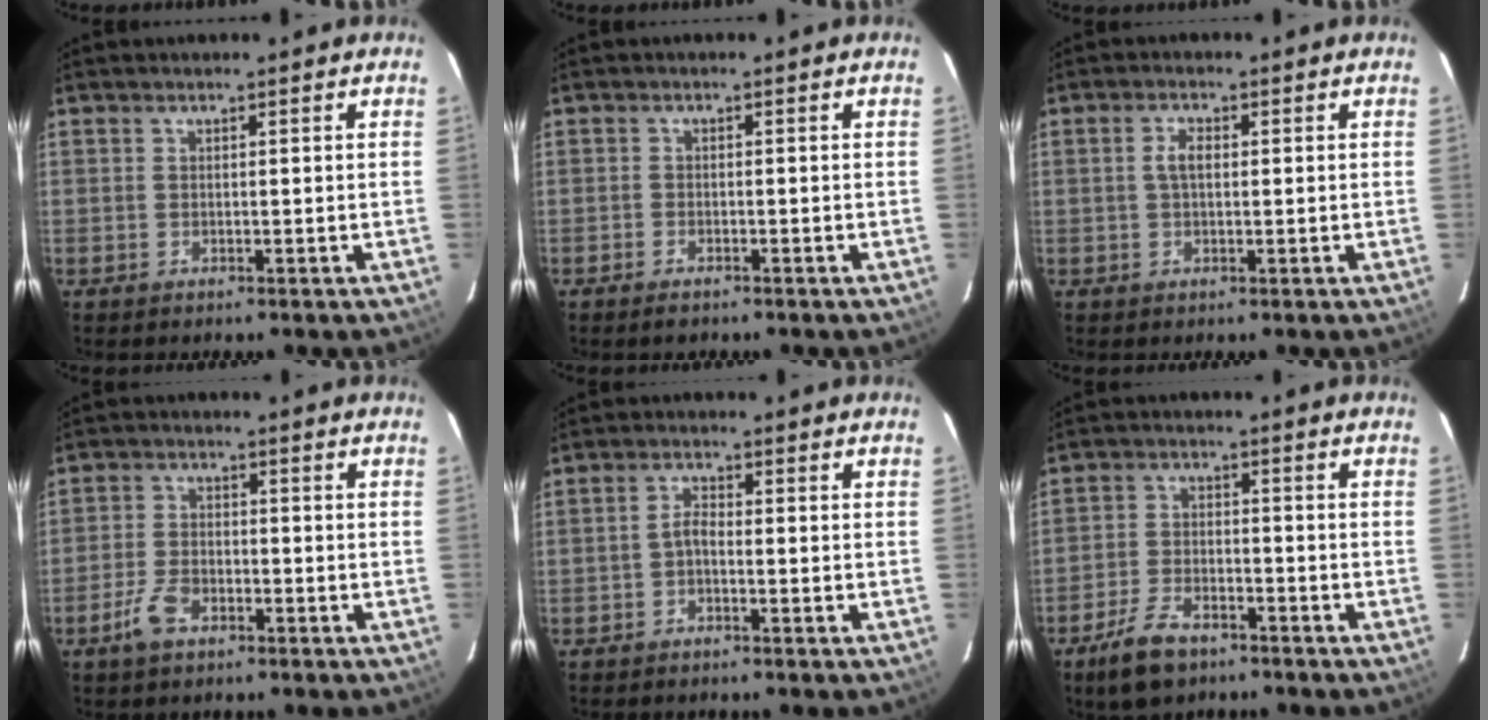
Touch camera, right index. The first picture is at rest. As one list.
[{"total": 1.7, "force": [-1.4, 0.7, 0.7], "torque": [-0.021, 0.000, -0.026]}, {"total": 2.5, "force": [0.2, 1.2, 2.2], "torque": [-0.046, 0.006, 0.005]}, {"total": 5.6, "force": [-3.4, 3.0, 3.4], "torque": [-0.083, 0.000, -0.061]}, {"total": 1.8, "force": [-1.0, 0.7, 1.3], "torque": [-0.028, 0.007, -0.021]}, {"total": 8.3, "force": [-5.9, 4.0, 4.3], "torque": [-0.114, 0.000, -0.106]}]